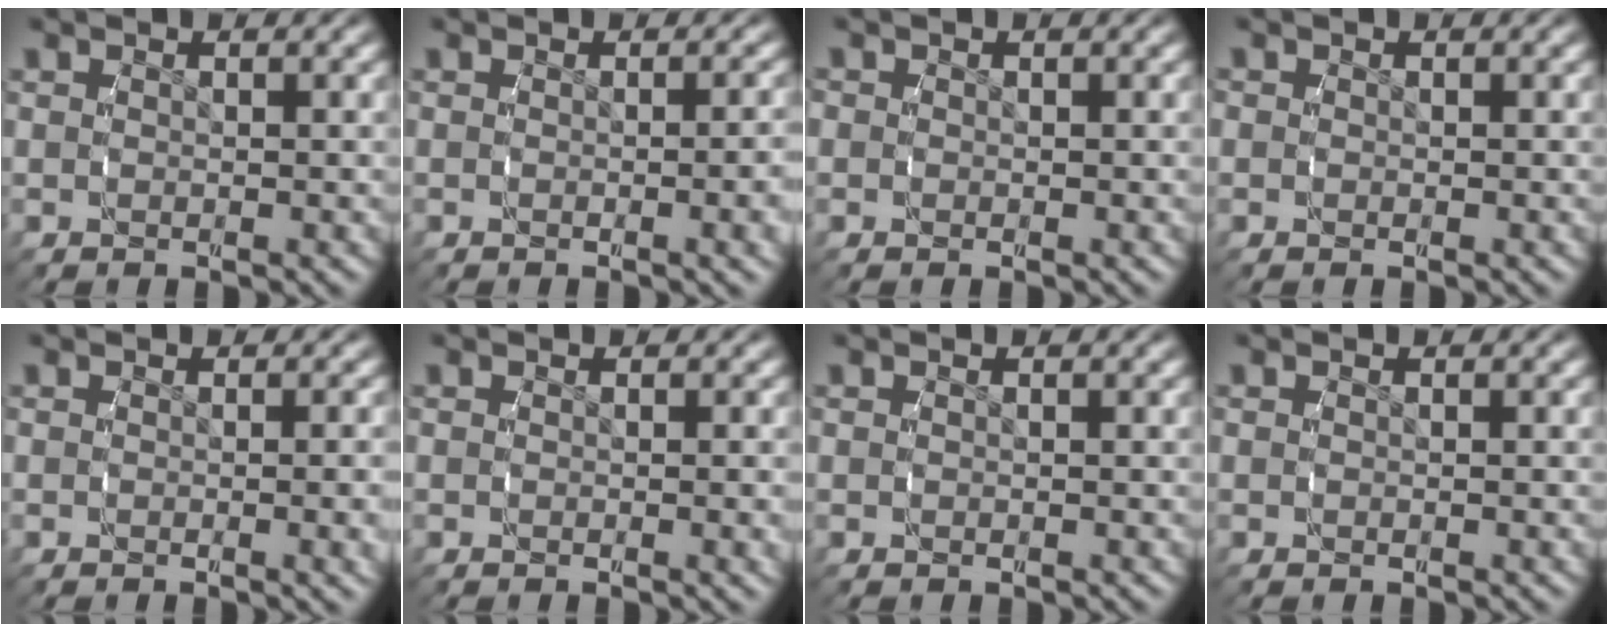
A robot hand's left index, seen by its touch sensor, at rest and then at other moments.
{"total": 1.9, "force": [-0.4, 0.1, 1.8], "torque": [-0.009, 0.013, -0.015]}
{"total": 1.0, "force": [0.0, 1.0, 0.1], "torque": [-0.005, 0.001, -0.003]}
{"total": 0.7, "force": [0.0, 0.7, 0.1], "torque": [-0.001, 0.001, -0.002]}
{"total": 1.6, "force": [-0.2, 0.0, 1.6], "torque": [-0.010, 0.010, -0.011]}
{"total": 0.8, "force": [0.0, -0.1, 0.8], "torque": [-0.005, 0.008, -0.007]}
{"total": 0.0}
{"total": 0.0}